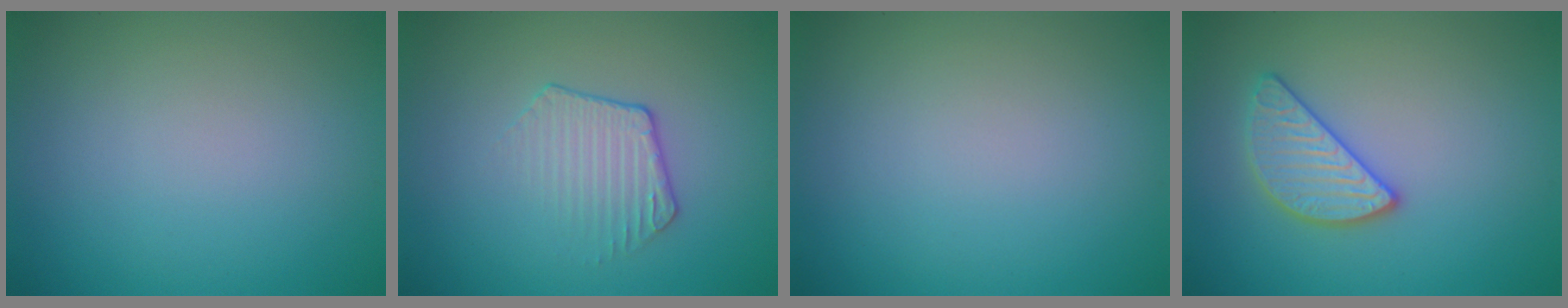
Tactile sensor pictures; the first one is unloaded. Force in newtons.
{"total": 2.1, "press": 1.5, "slide": 1.4}
{"total": 0.0}
{"total": 2.7, "press": 2.7, "slide": 0.1}